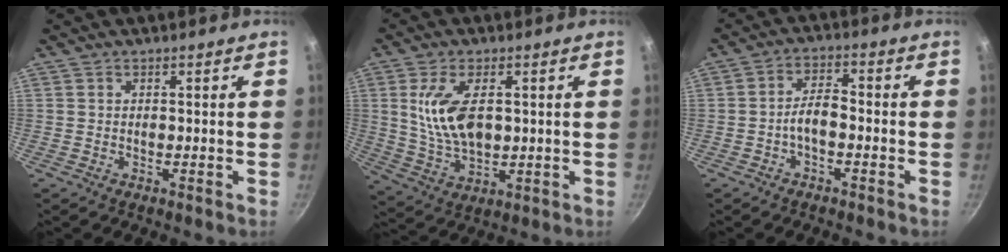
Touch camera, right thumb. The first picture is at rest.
{"total": 11.4, "force": [2.0, 6.2, 9.4], "torque": [-0.169, -0.013, 0.046]}
{"total": 4.5, "force": [-1.8, 1.9, 3.6], "torque": [-0.062, 0.029, -0.036]}